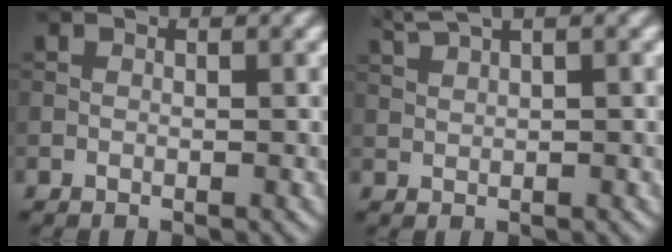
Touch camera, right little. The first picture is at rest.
{"total": 3.0, "force": [2.3, 0.5, 1.8], "torque": [-0.033, 0.011, 0.048]}